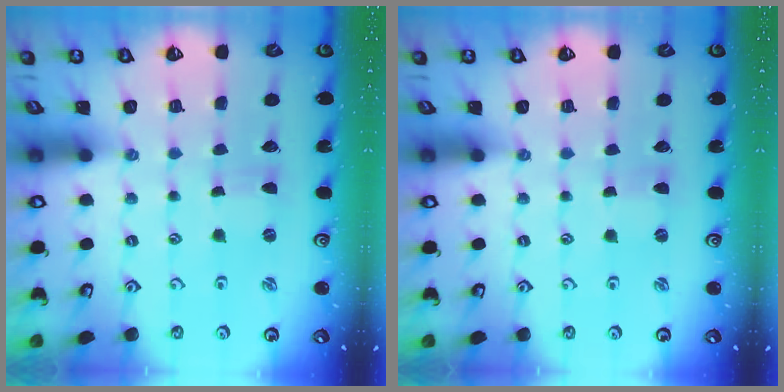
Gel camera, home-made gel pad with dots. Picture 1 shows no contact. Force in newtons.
{"total": 0.8, "press": 0.7, "slide": 0.2}